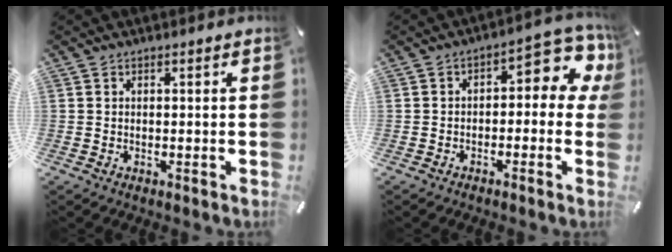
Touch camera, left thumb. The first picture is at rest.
{"total": 8.5, "force": [1.7, 4.4, 7.1], "torque": [-0.083, -0.017, 0.024]}